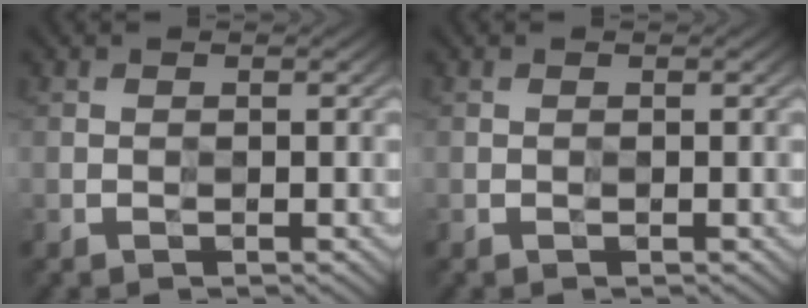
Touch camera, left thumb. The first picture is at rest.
{"total": 0.0}